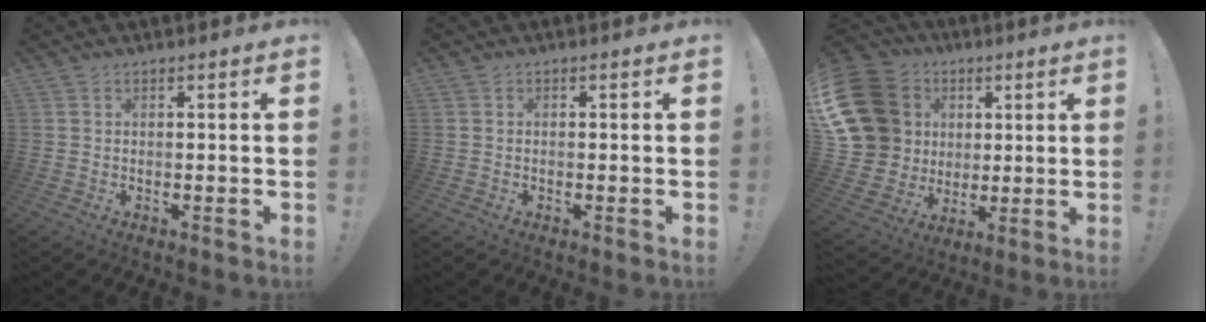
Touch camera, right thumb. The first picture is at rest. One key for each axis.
{"total": 0.0}
{"total": 20.9, "fx": 4.7, "fy": 17.5, "fz": 10.5, "tx": -0.192, "ty": -0.012, "tz": 0.118}